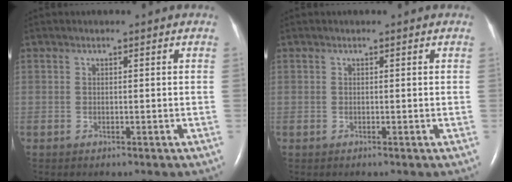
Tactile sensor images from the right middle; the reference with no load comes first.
{"total": 0.0}